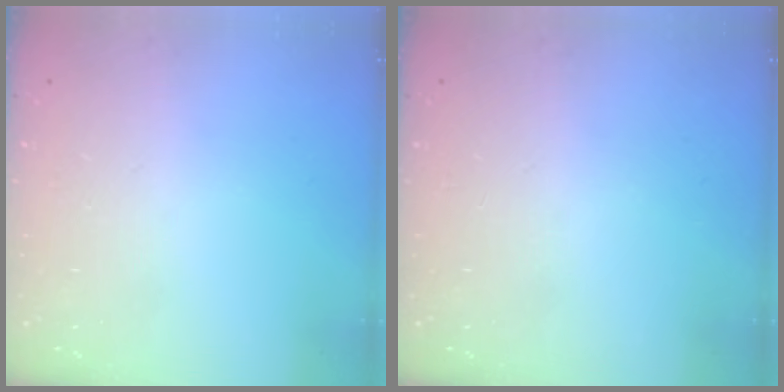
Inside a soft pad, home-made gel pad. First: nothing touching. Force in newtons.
{"total": 0.0}